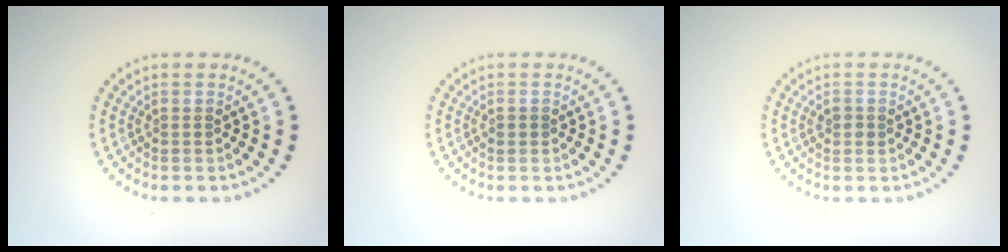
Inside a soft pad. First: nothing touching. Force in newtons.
{"total": 0.7, "press": 0.7, "slide": 0.1}
{"total": 0.9, "press": 0.9, "slide": 0.1}